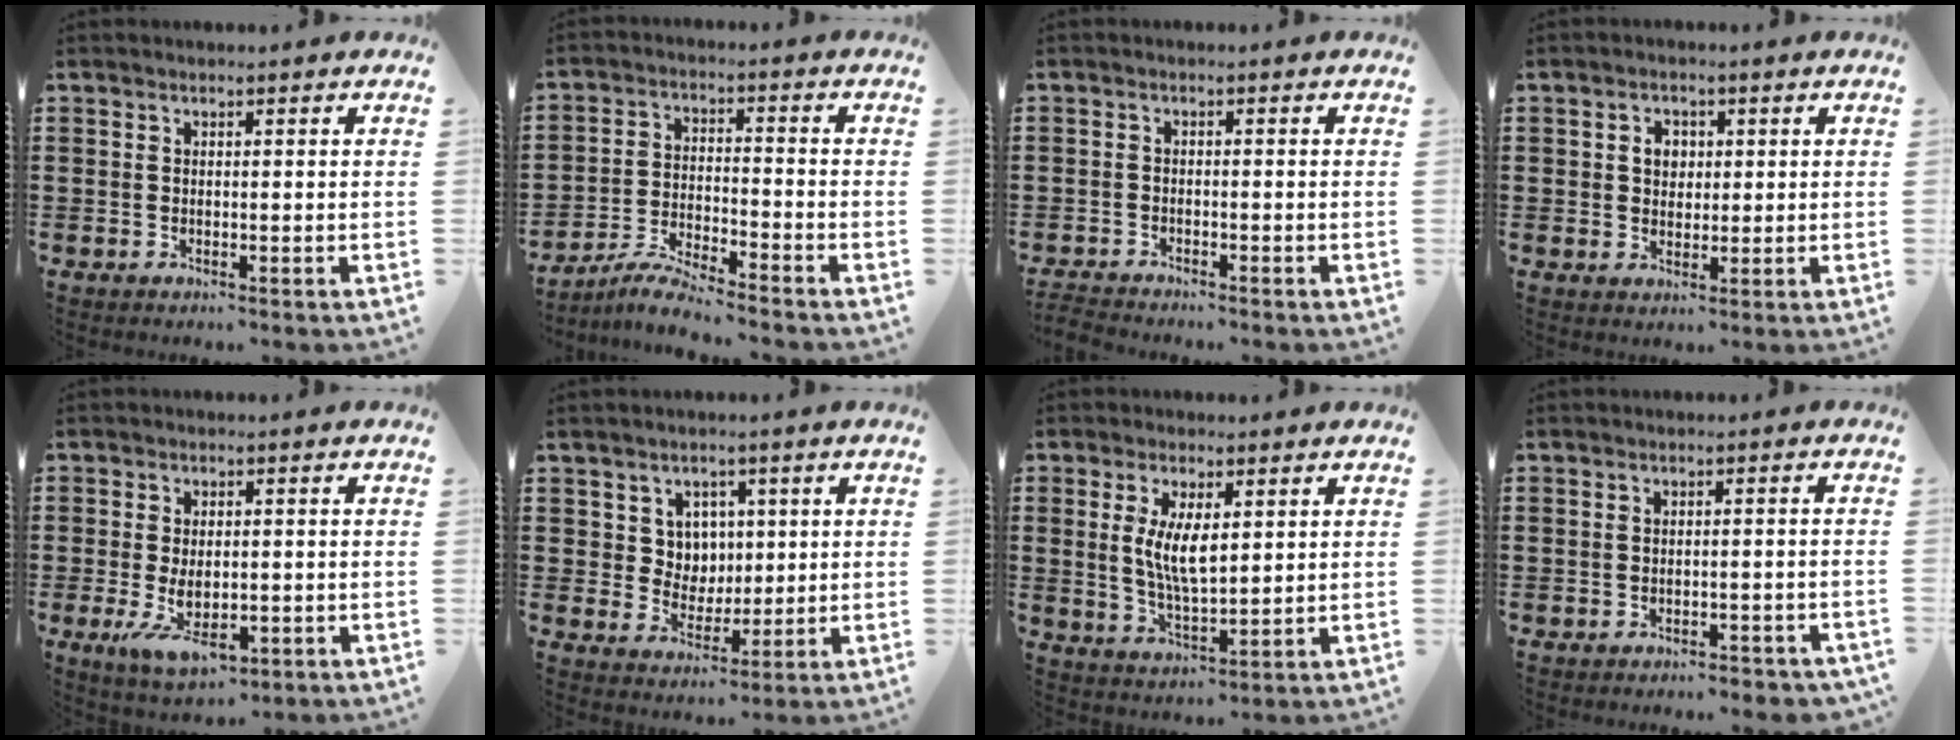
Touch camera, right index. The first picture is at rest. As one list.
[{"total": 5.1, "force": [-4.9, 0.1, 1.3], "torque": [-0.038, -0.004, -0.100]}, {"total": 1.7, "force": [-1.7, 0.1, -0.1], "torque": [-0.004, 0.001, -0.037]}, {"total": 3.0, "force": [0.6, 2.4, 1.6], "torque": [-0.041, 0.012, 0.008]}, {"total": 5.7, "force": [-1.5, 3.0, 4.6], "torque": [-0.099, -0.009, -0.031]}, {"total": 4.9, "force": [1.8, 4.4, 1.0], "torque": [-0.035, 0.008, 0.031]}, {"total": 6.7, "force": [1.1, 2.7, 6.0], "torque": [-0.120, 0.006, 0.020]}, {"total": 1.5, "force": [-1.4, 0.3, 0.4], "torque": [-0.013, 0.000, -0.029]}]